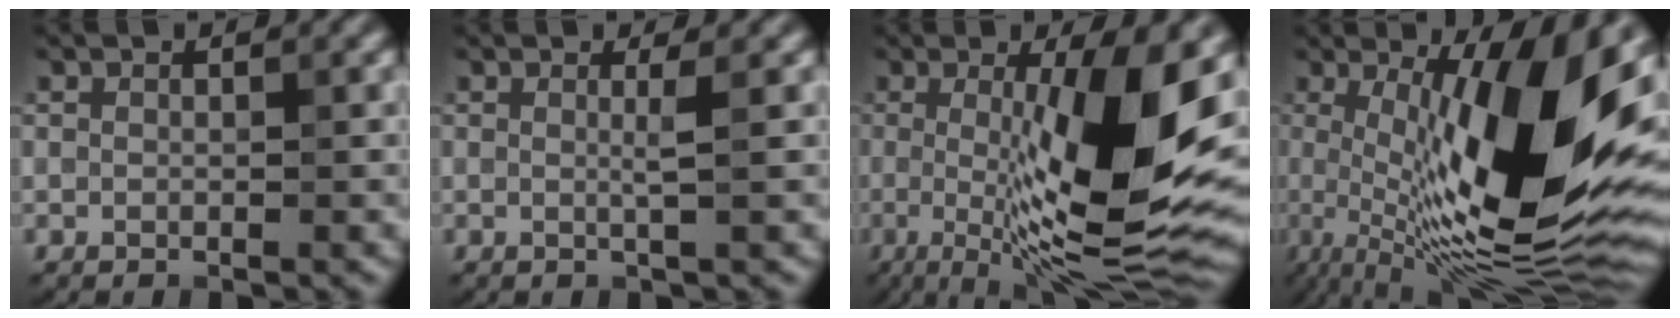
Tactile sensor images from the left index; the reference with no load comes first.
{"total": 1.5, "force": [0.1, 0.2, 1.5], "torque": [-0.024, -0.002, -0.006]}
{"total": 12.4, "force": [0.2, 2.8, 12.1], "torque": [-0.177, -0.009, 0.007]}
{"total": 15.9, "force": [1.1, 4.5, 15.2], "torque": [-0.226, -0.008, 0.015]}